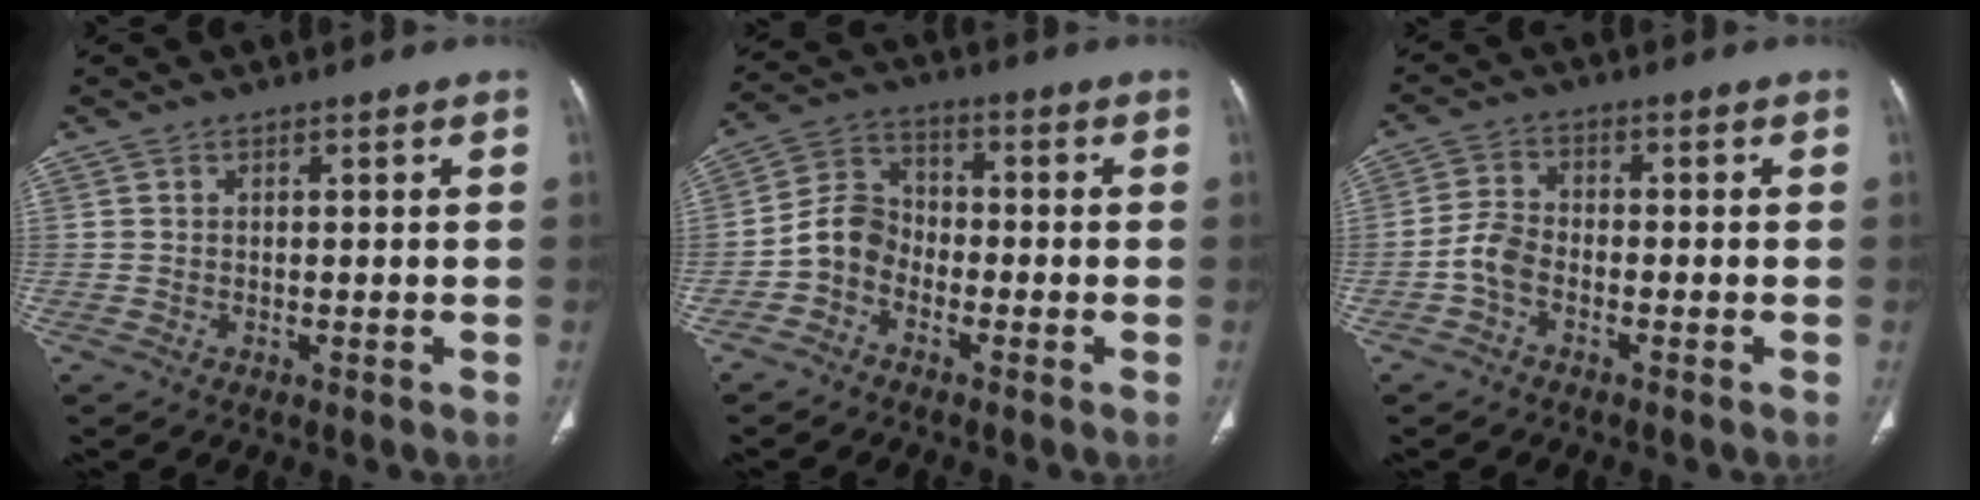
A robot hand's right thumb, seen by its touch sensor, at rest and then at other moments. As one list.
[{"total": 6.6, "force": [-2.7, 5.2, 3.0], "torque": [-0.046, 0.030, -0.065]}, {"total": 4.3, "force": [-2.0, 2.5, 2.9], "torque": [-0.057, 0.017, -0.046]}]